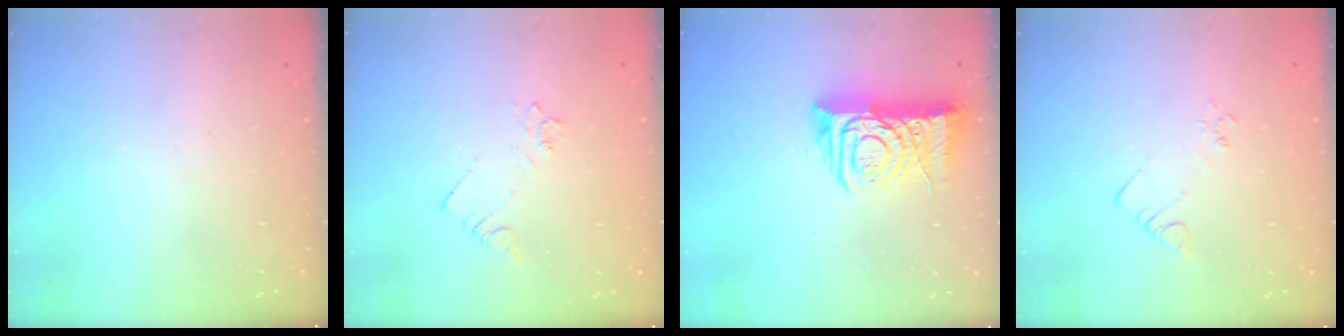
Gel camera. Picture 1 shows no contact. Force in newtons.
{"total": 2.5, "press": 2.4, "slide": 0.4}
{"total": 11.5, "press": 11.4, "slide": 1.7}
{"total": 4.3, "press": 4.3, "slide": 0.4}